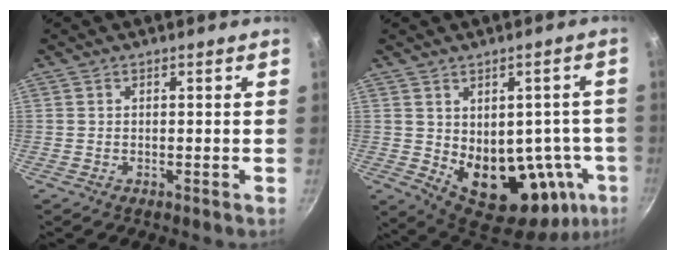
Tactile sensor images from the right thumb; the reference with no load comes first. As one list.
[{"total": 18.8, "force": [-2.8, 12.2, 14.0], "torque": [-0.129, -0.004, -0.009]}]